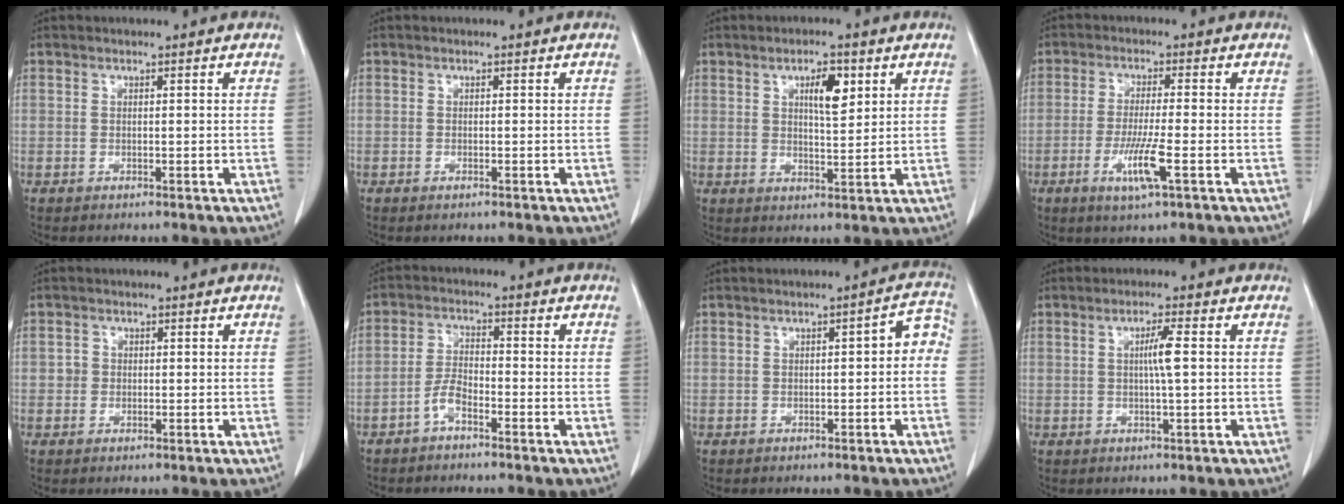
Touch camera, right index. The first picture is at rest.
{"total": 0.5, "force": [-0.4, 0.1, 0.4], "torque": [-0.009, -0.001, -0.005]}
{"total": 5.3, "force": [2.2, 1.6, 4.5], "torque": [-0.076, 0.001, 0.039]}
{"total": 5.1, "force": [-1.9, -0.3, 4.7], "torque": [-0.094, -0.013, -0.036]}
{"total": 1.4, "force": [0.0, 1.3, 0.3], "torque": [-0.002, 0.003, 0.000]}
{"total": 3.5, "force": [-2.4, 1.1, 2.3], "torque": [-0.047, 0.009, -0.048]}
{"total": 3.9, "force": [-0.3, 1.5, 3.7], "torque": [-0.038, 0.026, -0.009]}
{"total": 3.4, "force": [0.3, -0.2, 3.4], "torque": [-0.061, -0.001, 0.005]}